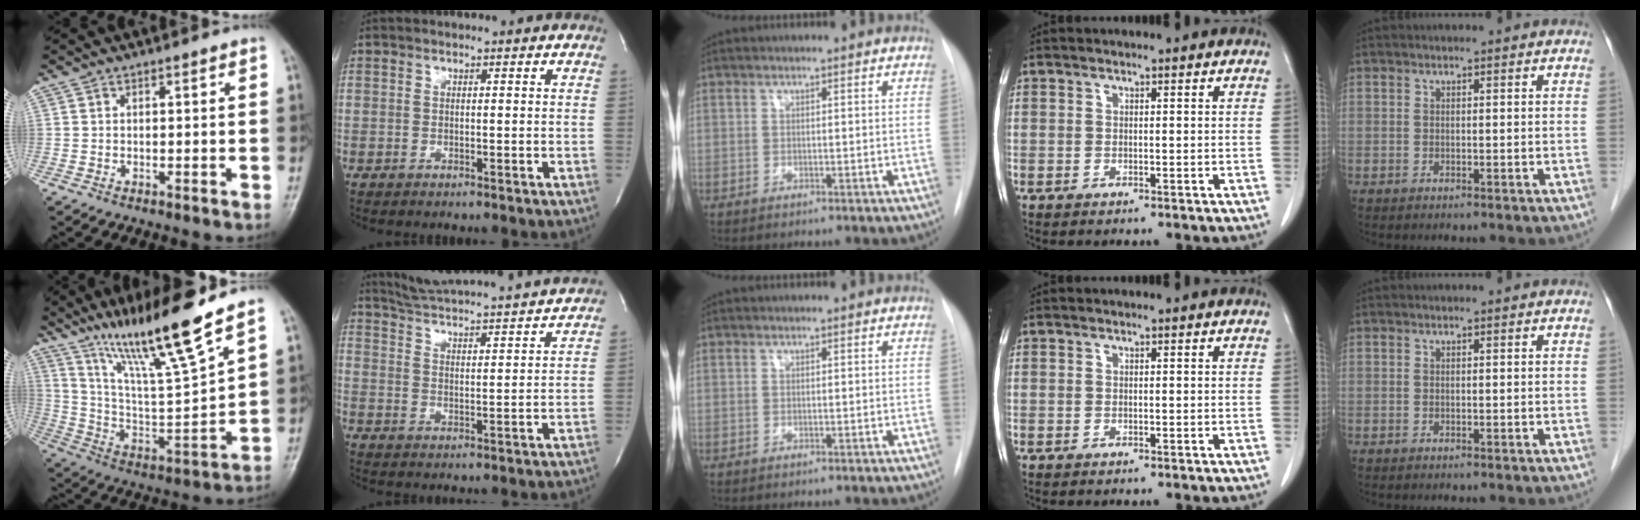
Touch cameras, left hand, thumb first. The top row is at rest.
{"thumb": {"total": 19.2, "force": [13.8, 1.2, 13.3], "torque": [-0.211, -0.070, 0.251]}, "index": {"total": 18.0, "force": [17.1, -0.4, 5.9], "torque": [-0.106, -0.017, 0.237]}}